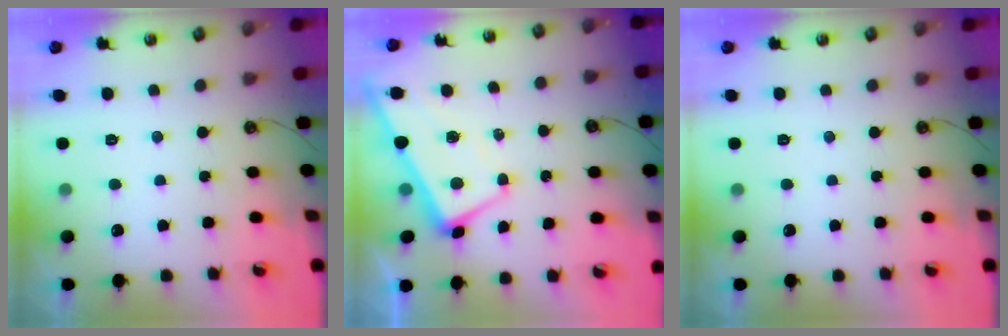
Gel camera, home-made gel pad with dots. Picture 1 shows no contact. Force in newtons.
{"total": 1.6, "press": 1.4, "slide": 0.7}
{"total": 0.0}